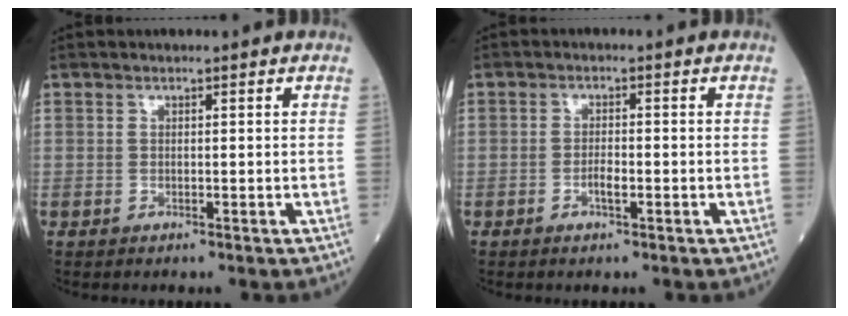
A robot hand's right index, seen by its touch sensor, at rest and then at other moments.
{"total": 1.9, "force": [-0.7, 0.4, 1.7], "torque": [-0.032, 0.002, -0.011]}